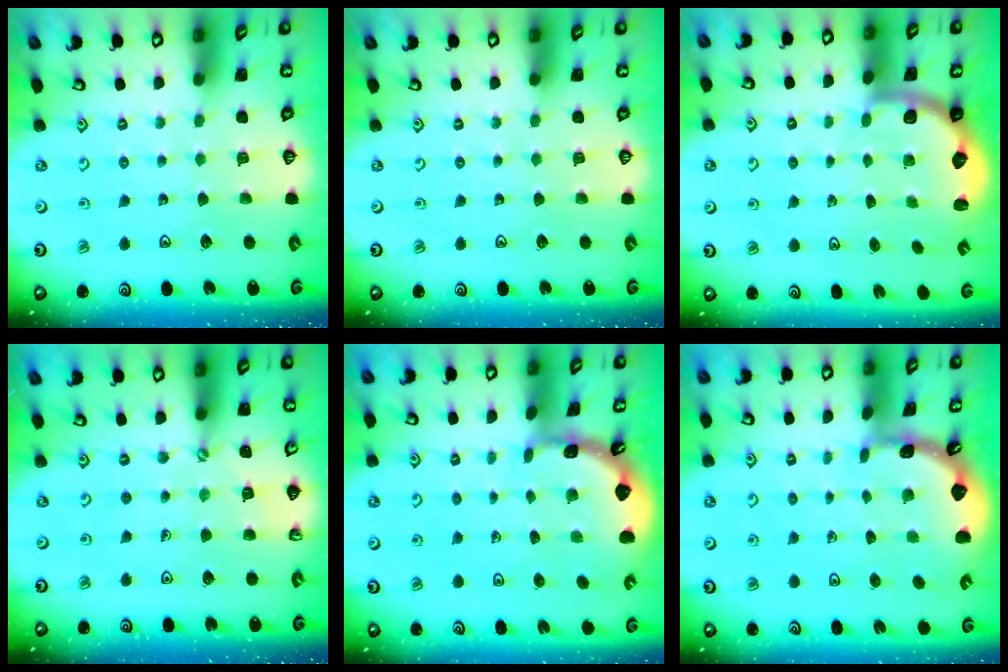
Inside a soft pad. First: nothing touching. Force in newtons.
{"total": 0.0}
{"total": 2.3, "press": 1.9, "slide": 1.3}
{"total": 3.1, "press": 3.1, "slide": 0.5}
{"total": 1.7, "press": 1.7, "slide": 0.1}
{"total": 1.7, "press": 1.7, "slide": 0.1}